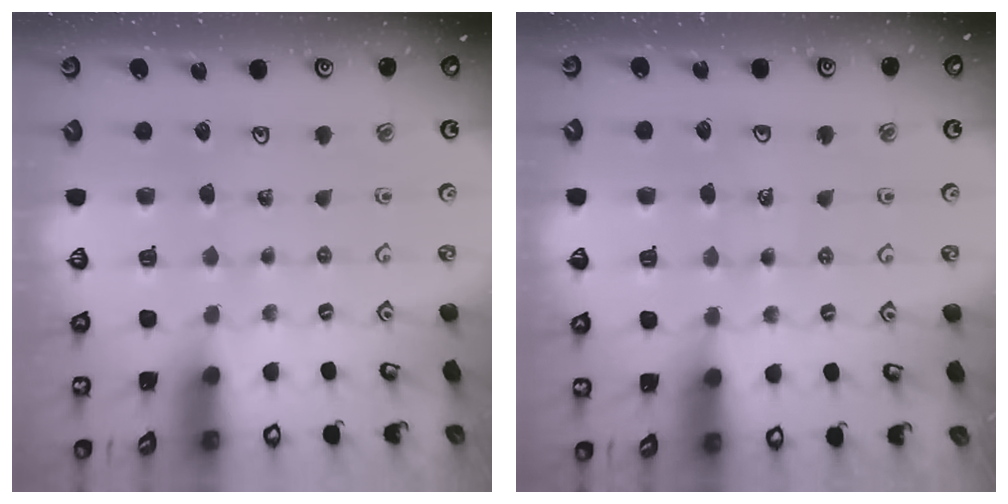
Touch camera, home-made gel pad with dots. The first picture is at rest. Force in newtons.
{"total": 5.0, "press": 4.6, "slide": 2.0}